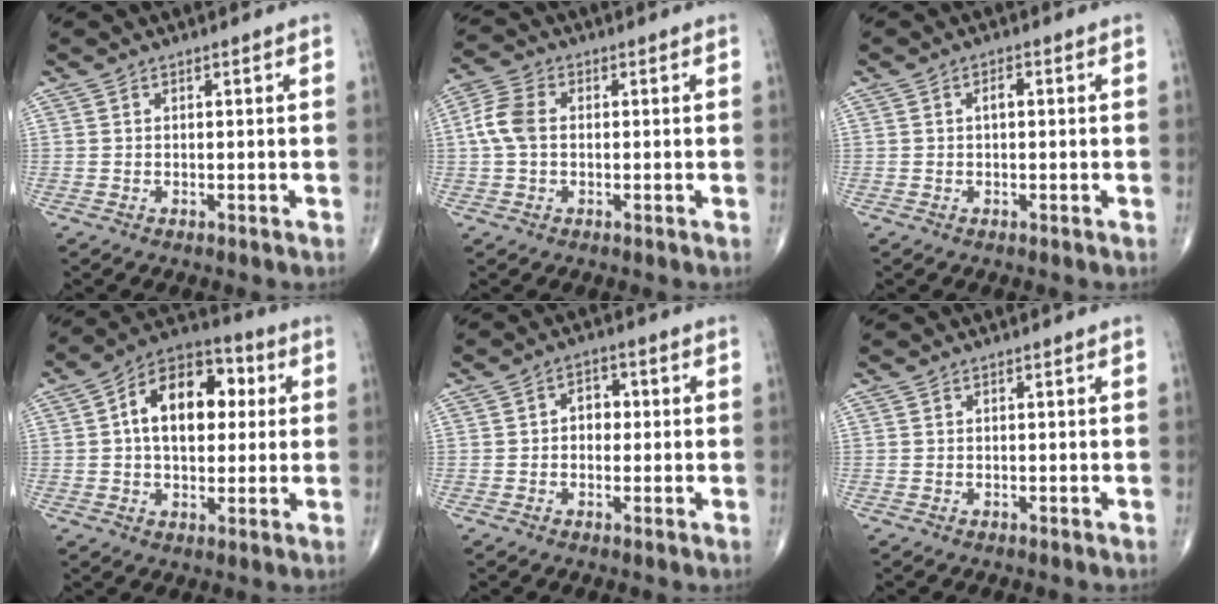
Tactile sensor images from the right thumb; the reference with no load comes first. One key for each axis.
{"total": 6.1, "fx": 0.2, "fy": 4.1, "fz": 4.5, "tx": -0.107, "ty": 0.017, "tz": -0.003}
{"total": 1.5, "fx": 0.1, "fy": 0.8, "fz": 1.3, "tx": -0.020, "ty": 0.002, "tz": -0.003}
{"total": 15.6, "fx": 2.8, "fy": 9.6, "fz": 12.0, "tx": -0.162, "ty": 0.022, "tz": 0.034}
{"total": 4.0, "fx": 0.2, "fy": 3.0, "fz": 2.7, "tx": -0.022, "ty": 0.012, "tz": -0.005}
{"total": 0.0}